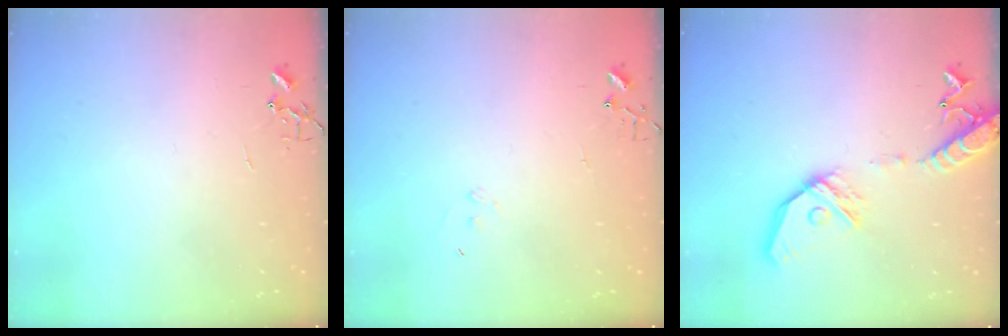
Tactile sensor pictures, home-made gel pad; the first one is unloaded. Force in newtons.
{"total": 6.8, "press": 6.8, "slide": 0.5}
{"total": 16.3, "press": 16.0, "slide": 3.2}